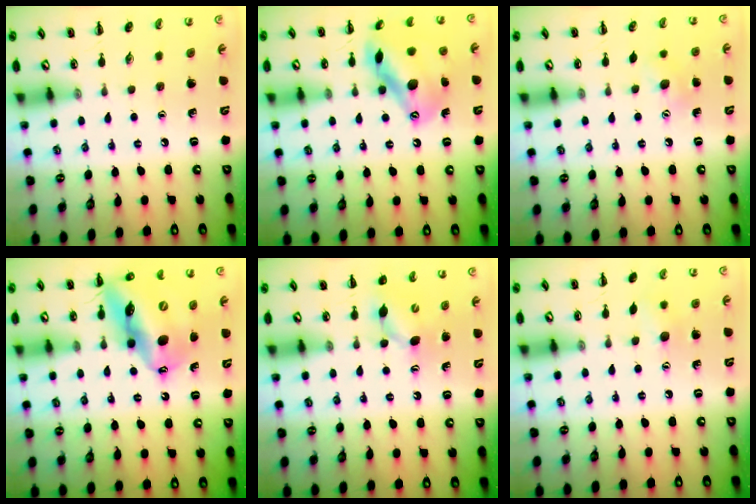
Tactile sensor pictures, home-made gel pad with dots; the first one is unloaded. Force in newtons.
{"total": 16.0, "press": 15.9, "slide": 2.0}
{"total": 5.6, "press": 5.5, "slide": 1.2}
{"total": 19.5, "press": 18.8, "slide": 4.9}
{"total": 5.0, "press": 4.9, "slide": 1.0}
{"total": 6.2, "press": 6.0, "slide": 1.4}